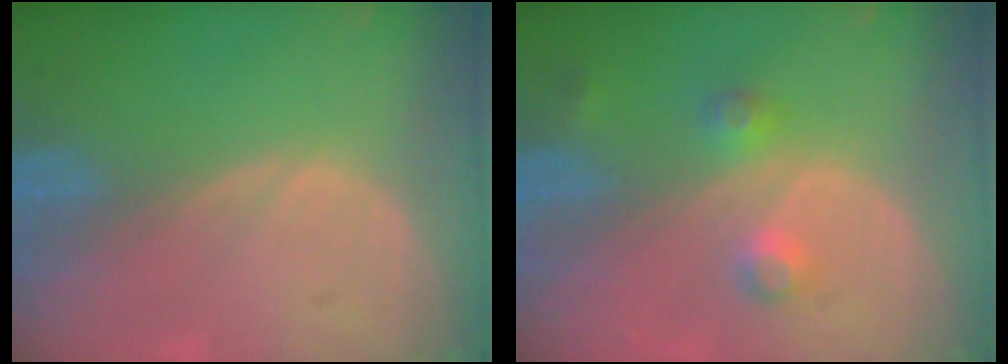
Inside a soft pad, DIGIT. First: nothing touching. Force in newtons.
{"total": 3.6, "press": 3.5, "slide": 1.0}